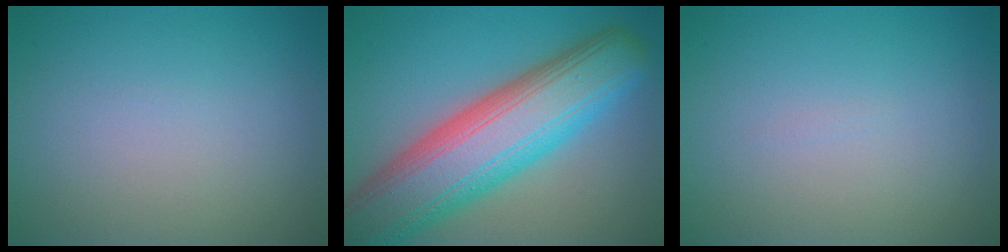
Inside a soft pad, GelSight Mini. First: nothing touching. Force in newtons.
{"total": 12.1, "press": 12.1, "slide": 0.7}
{"total": 0.0}